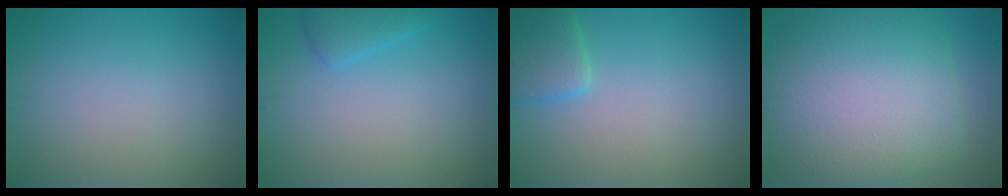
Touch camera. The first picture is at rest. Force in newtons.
{"total": 2.0, "press": 2.0, "slide": 0.2}
{"total": 2.8, "press": 2.8, "slide": 0.2}
{"total": 13.1, "press": 13.1, "slide": 0.3}